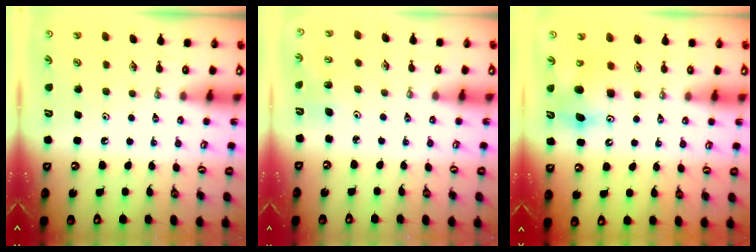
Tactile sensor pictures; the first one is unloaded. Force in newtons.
{"total": 2.4, "press": 2.2, "slide": 1.0}
{"total": 8.0, "press": 8.0, "slide": 0.3}